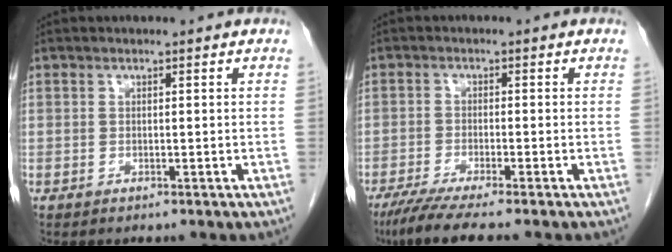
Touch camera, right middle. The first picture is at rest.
{"total": 6.7, "force": [-5.3, -0.3, 4.1], "torque": [-0.064, -0.019, -0.089]}